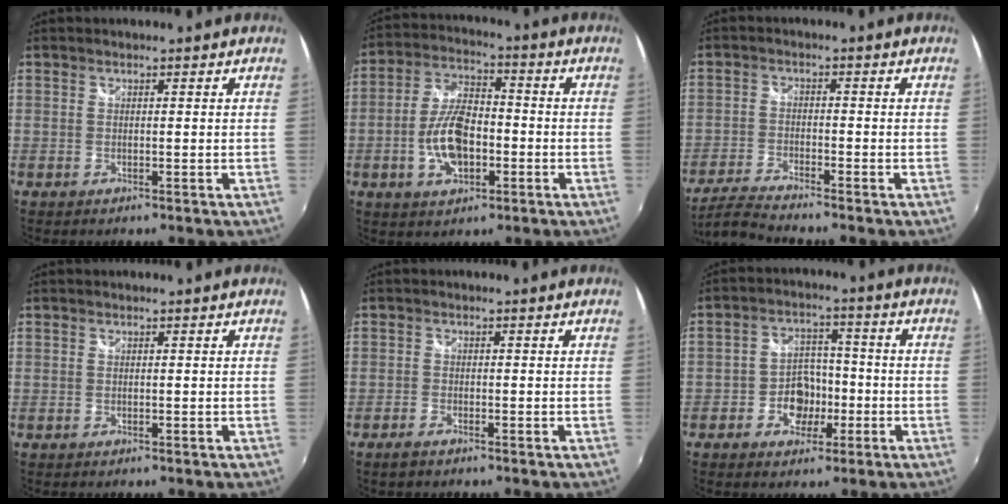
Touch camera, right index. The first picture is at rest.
{"total": 10.8, "force": [-2.9, 5.7, 8.6], "torque": [-0.175, 0.010, -0.049]}
{"total": 6.2, "force": [-5.8, 0.1, 2.3], "torque": [-0.067, -0.016, -0.114]}
{"total": 0.0}
{"total": 1.7, "force": [-1.4, 0.6, 0.8], "torque": [-0.022, -0.004, -0.030]}
{"total": 6.9, "force": [-2.8, 5.3, 3.4], "torque": [-0.069, 0.014, -0.041]}